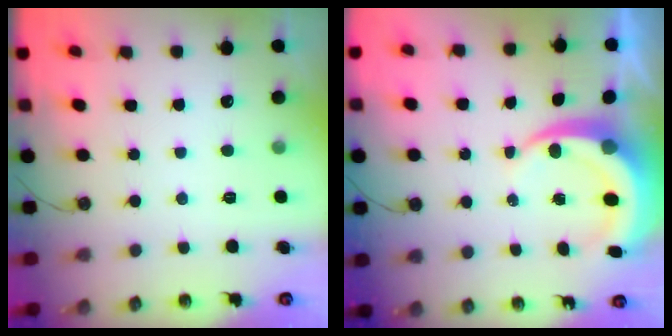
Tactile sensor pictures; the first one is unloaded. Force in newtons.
{"total": 8.2, "press": 8.1, "slide": 1.0}